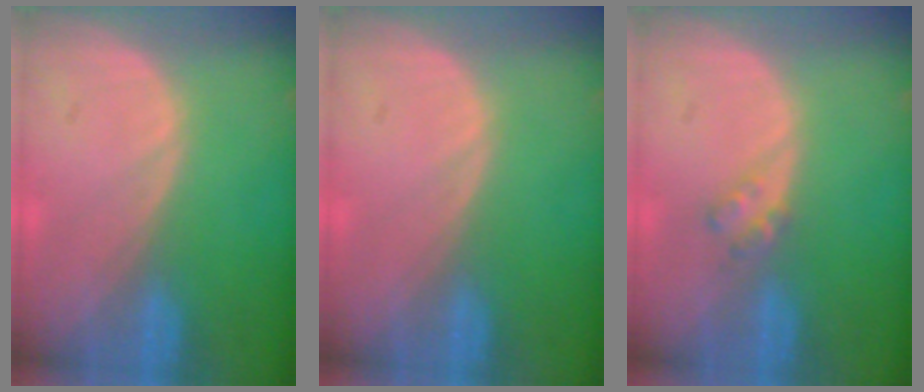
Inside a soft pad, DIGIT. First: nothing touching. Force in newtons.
{"total": 0.0}
{"total": 2.0, "press": 2.0, "slide": 0.2}